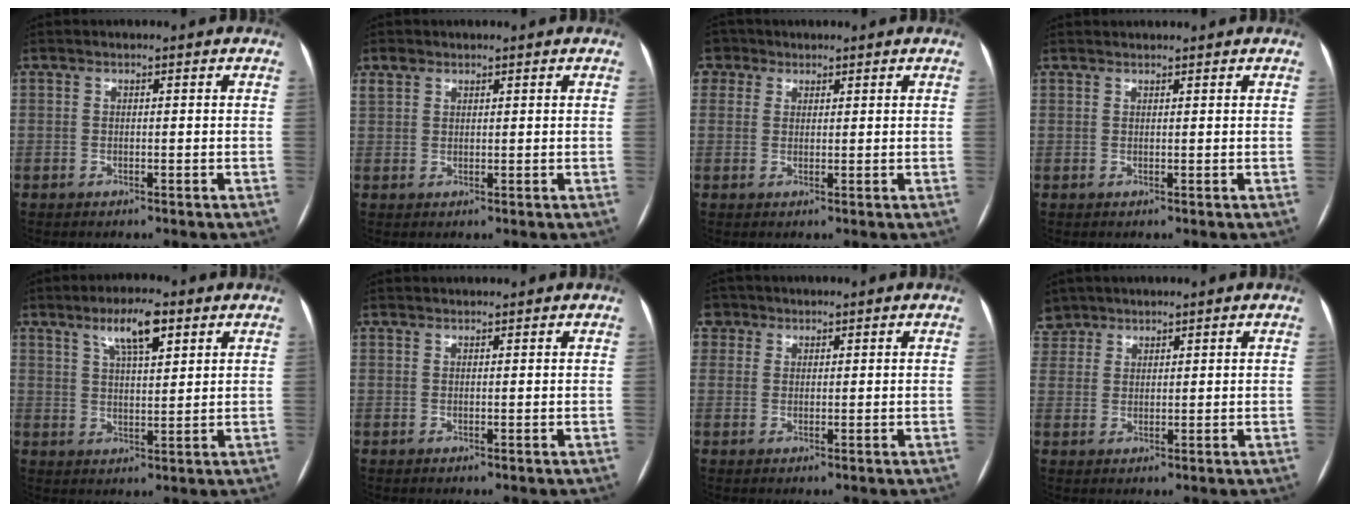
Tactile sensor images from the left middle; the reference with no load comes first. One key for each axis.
{"total": 1.8, "fx": 1.4, "fy": 1.1, "fz": 0.4, "tx": -0.014, "ty": 0.012, "tz": 0.030}
{"total": 4.0, "fx": 2.1, "fy": 3.3, "fz": 0.4, "tx": -0.010, "ty": 0.019, "tz": 0.038}
{"total": 1.7, "fx": 1.7, "fy": 0.2, "fz": 0.3, "tx": -0.003, "ty": 0.015, "tz": 0.029}
{"total": 7.0, "fx": 4.1, "fy": 1.6, "fz": 5.5, "tx": -0.101, "ty": 0.008, "tz": 0.071}
{"total": 2.3, "fx": 2.3, "fy": 0.2, "fz": 0.3, "tx": -0.001, "ty": 0.019, "tz": 0.036}
{"total": 3.4, "fx": 1.8, "fy": 2.8, "fz": 0.0, "tx": 0.007, "ty": 0.010, "tz": 0.032}
{"total": 5.5, "fx": 4.3, "fy": 3.3, "fz": -0.2, "tx": 0.010, "ty": 0.011, "tz": 0.086}